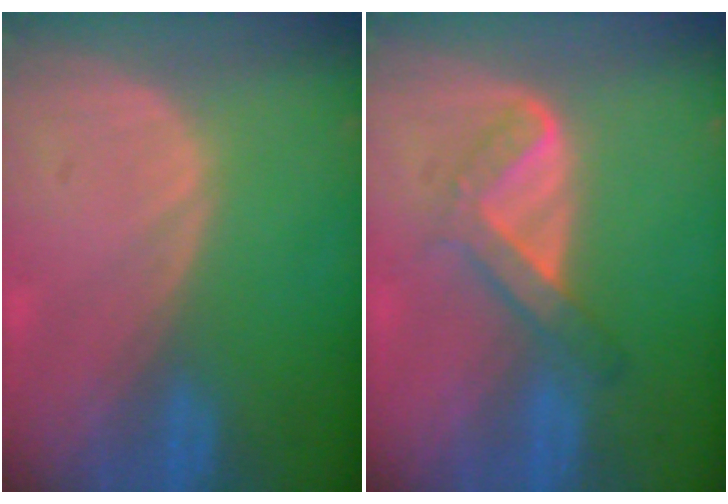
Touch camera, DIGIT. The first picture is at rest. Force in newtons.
{"total": 4.8, "press": 4.8, "slide": 0.9}